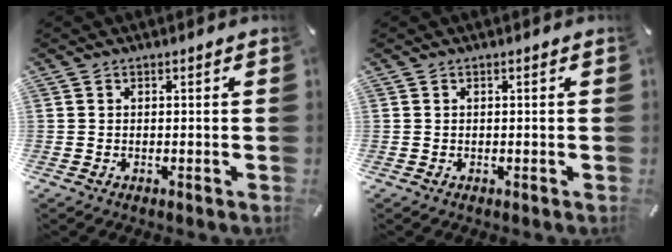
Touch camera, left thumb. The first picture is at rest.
{"total": 0.0}